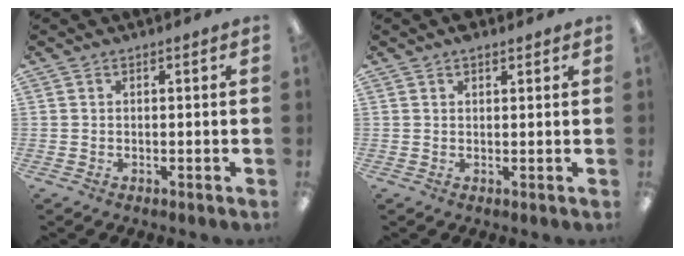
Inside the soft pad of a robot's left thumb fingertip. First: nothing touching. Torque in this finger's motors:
{"motor_torque": [0.34, 0.15, 0.28, -0.35, 0.00]}